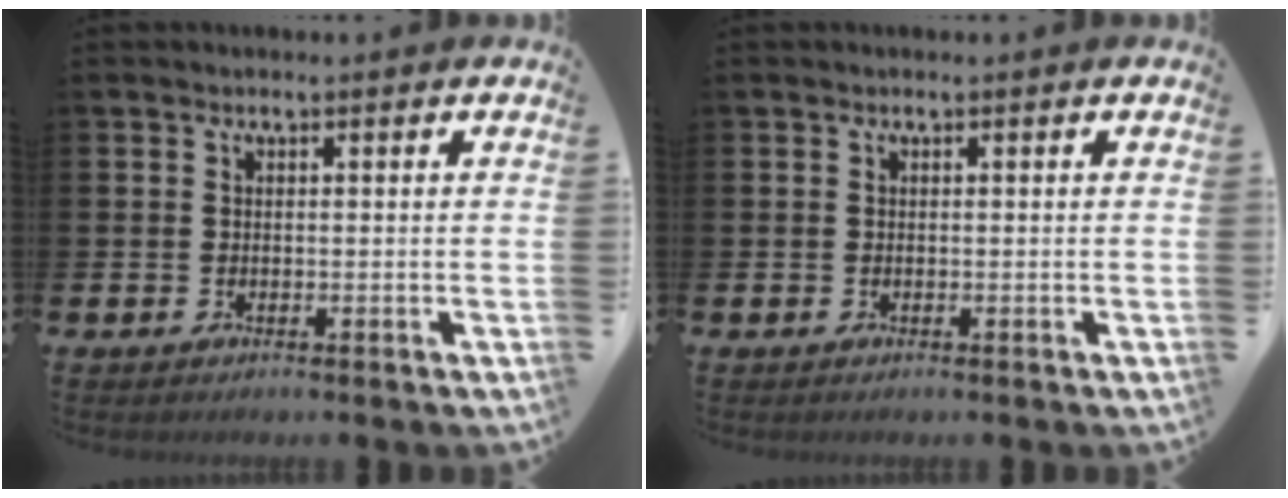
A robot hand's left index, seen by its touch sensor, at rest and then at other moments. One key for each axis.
{"total": 0.0}